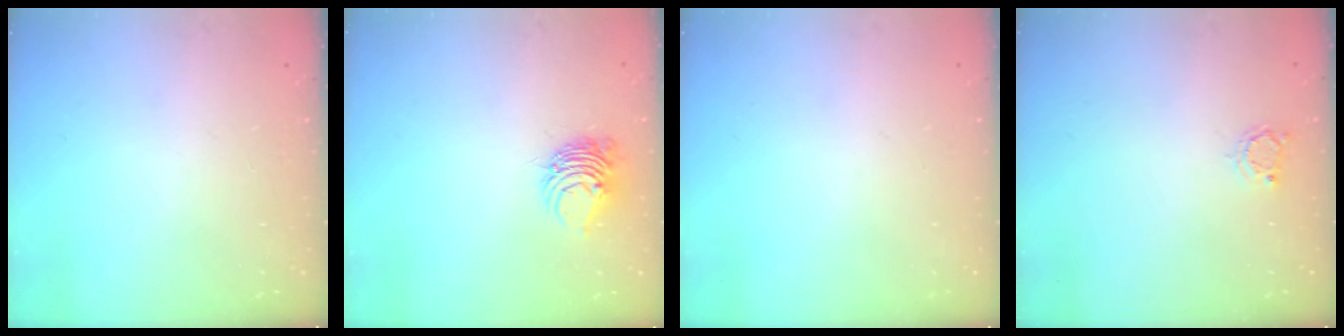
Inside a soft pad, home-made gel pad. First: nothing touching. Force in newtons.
{"total": 8.0, "press": 8.0, "slide": 1.0}
{"total": 0.0}
{"total": 3.0, "press": 3.0, "slide": 0.4}